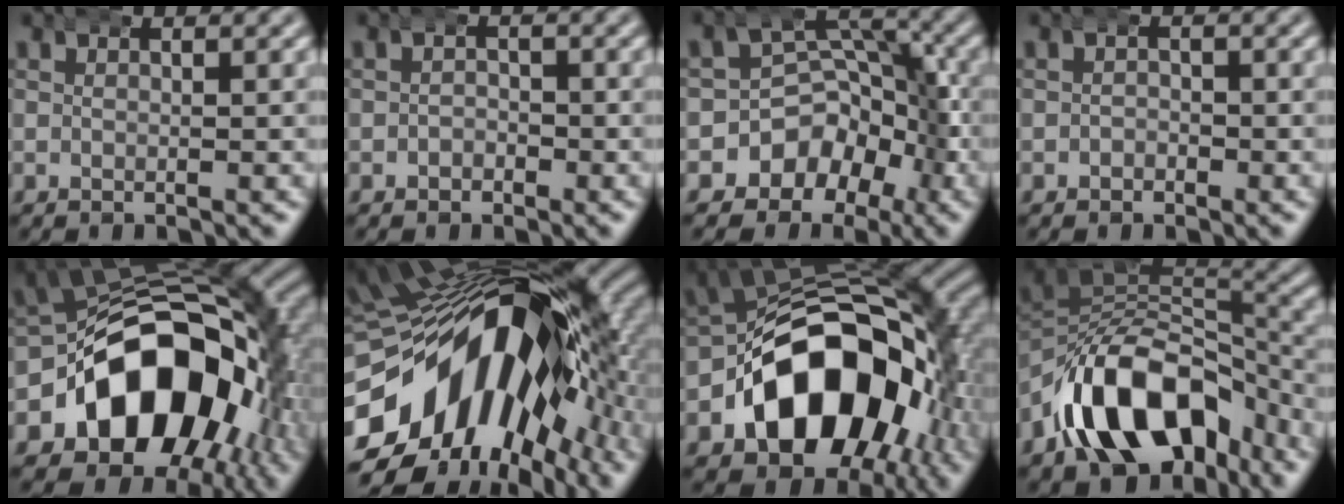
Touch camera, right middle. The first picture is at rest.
{"total": 1.4, "force": [-0.8, 1.1, 0.2], "torque": [-0.001, -0.004, -0.014]}
{"total": 12.3, "force": [-2.9, 10.7, 5.4], "torque": [-0.133, -0.037, -0.051]}
{"total": 1.0, "force": [-0.6, 0.8, 0.1], "torque": [-0.001, -0.004, -0.010]}
{"total": 23.5, "force": [-4.5, 16.6, 16.0], "torque": [-0.283, -0.058, -0.055]}
{"total": 24.9, "force": [-4.0, 16.1, 18.6], "torque": [-0.280, -0.019, -0.062]}
{"total": 21.3, "force": [-4.6, 14.5, 14.8], "torque": [-0.253, -0.049, -0.057]}
{"total": 13.7, "force": [-6.1, 9.0, 8.3], "torque": [-0.148, -0.043, -0.078]}